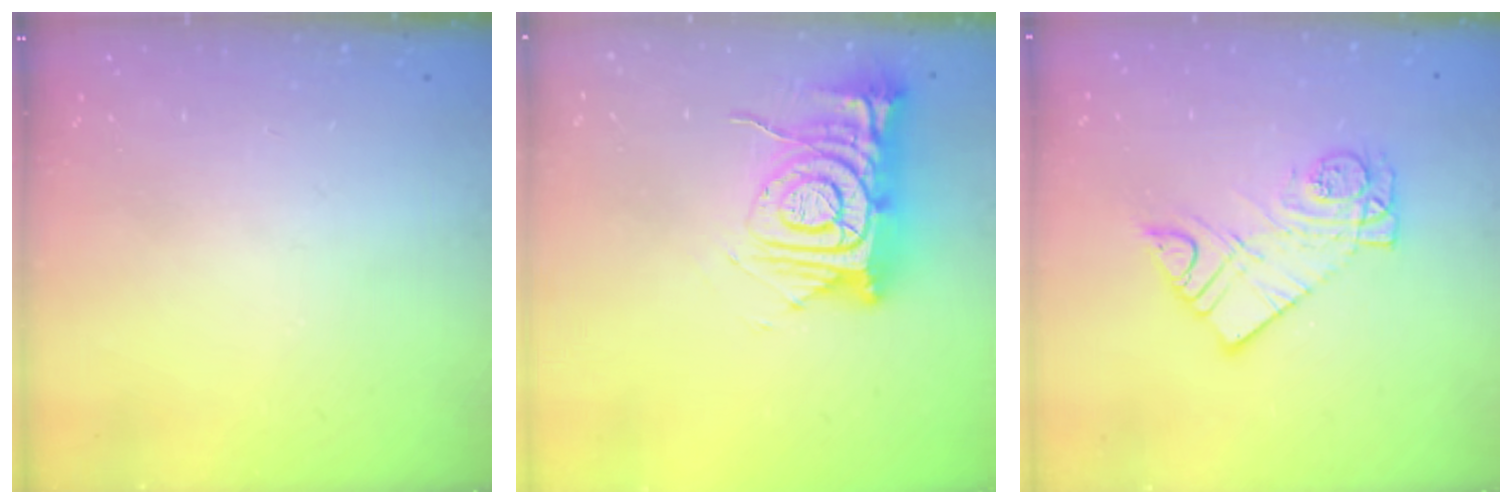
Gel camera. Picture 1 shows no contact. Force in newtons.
{"total": 13.6, "press": 13.5, "slide": 1.3}
{"total": 10.5, "press": 10.4, "slide": 0.9}